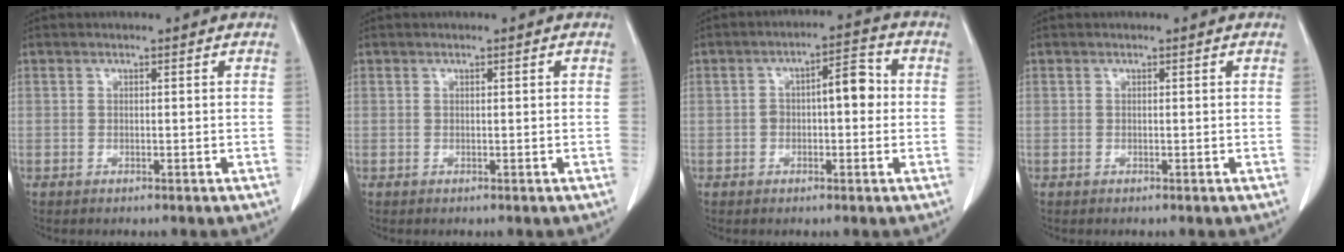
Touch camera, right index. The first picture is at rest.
{"total": 0.0}
{"total": 6.1, "force": [0.2, 2.4, 5.6], "torque": [-0.087, 0.032, 0.001]}
{"total": 0.0}